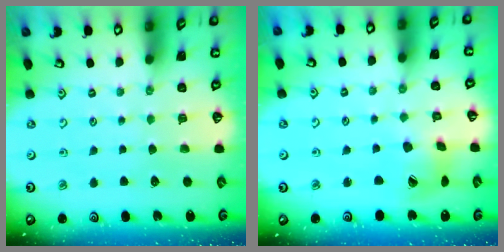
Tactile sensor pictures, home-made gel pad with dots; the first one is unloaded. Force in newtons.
{"total": 9.5, "press": 9.4, "slide": 1.2}